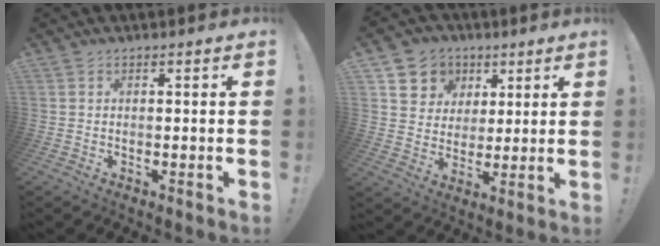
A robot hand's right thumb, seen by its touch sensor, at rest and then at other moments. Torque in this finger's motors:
{"motor_torque": [0.01, 0.02, 0.00, 0.15, 0.00]}